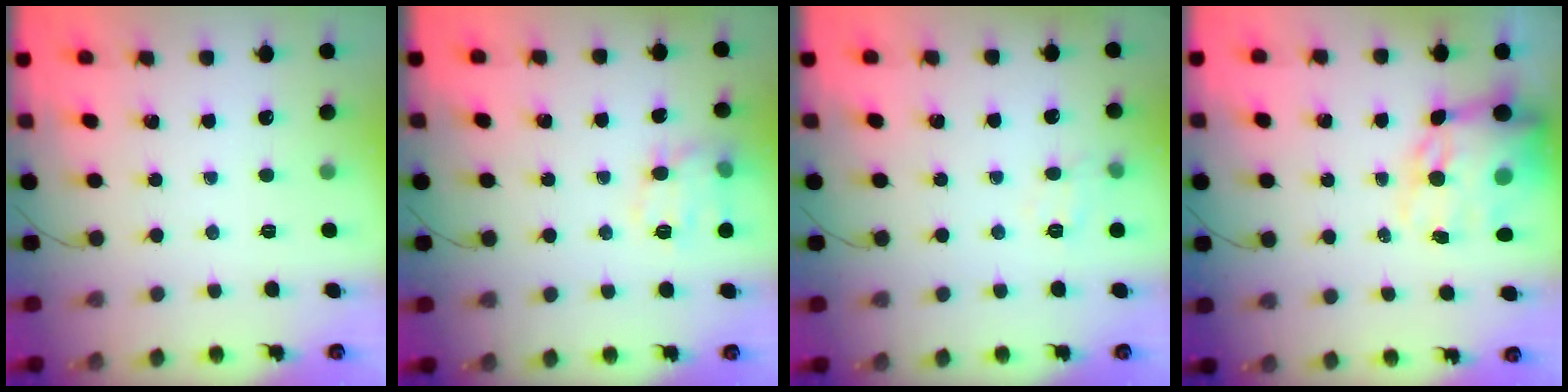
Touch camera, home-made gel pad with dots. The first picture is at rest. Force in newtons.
{"total": 11.1, "press": 11.1, "slide": 0.3}
{"total": 7.2, "press": 7.2, "slide": 1.0}
{"total": 17.6, "press": 17.1, "slide": 4.4}